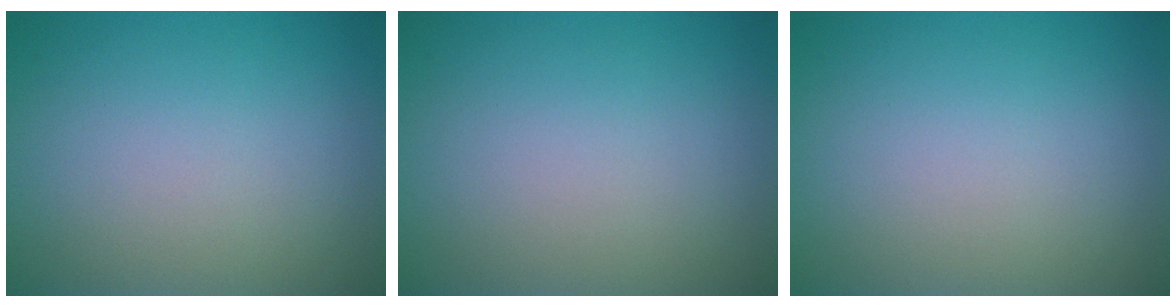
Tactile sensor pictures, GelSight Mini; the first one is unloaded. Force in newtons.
{"total": 0.0}
{"total": 0.0}